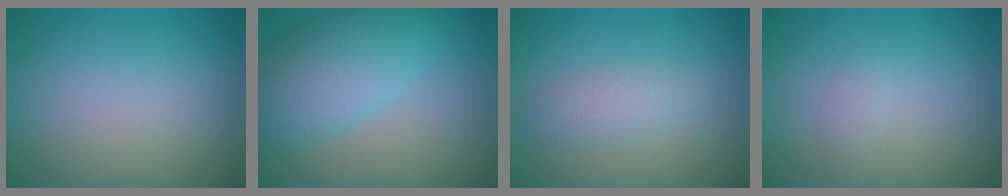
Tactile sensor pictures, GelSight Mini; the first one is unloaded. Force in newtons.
{"total": 7.2, "press": 7.2, "slide": 0.3}
{"total": 2.3, "press": 2.3, "slide": 0.0}
{"total": 0.9, "press": 0.9, "slide": 0.0}